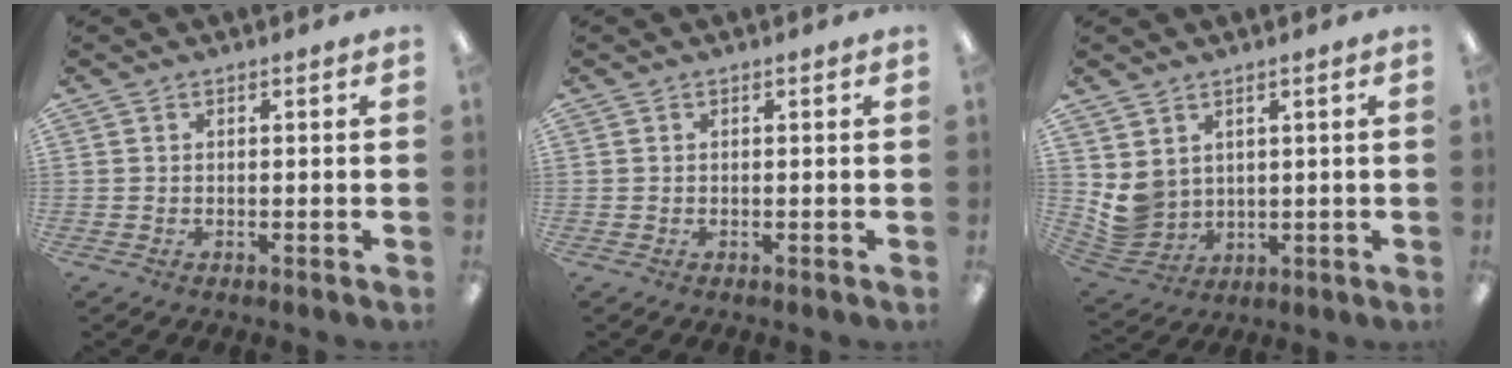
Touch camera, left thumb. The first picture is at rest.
{"total": 0.0}
{"total": 6.3, "force": [2.7, 5.4, 1.7], "torque": [-0.048, -0.016, 0.059]}